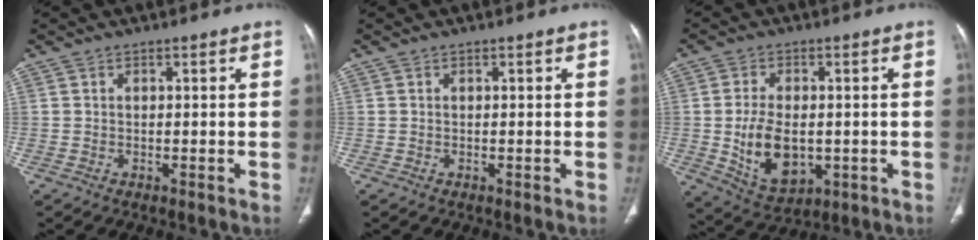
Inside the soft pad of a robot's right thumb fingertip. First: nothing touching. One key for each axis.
{"total": 0.0}
{"total": 11.1, "fx": -1.3, "fy": 6.9, "fz": 8.6, "tx": -0.134, "ty": -0.005, "tz": -0.005}